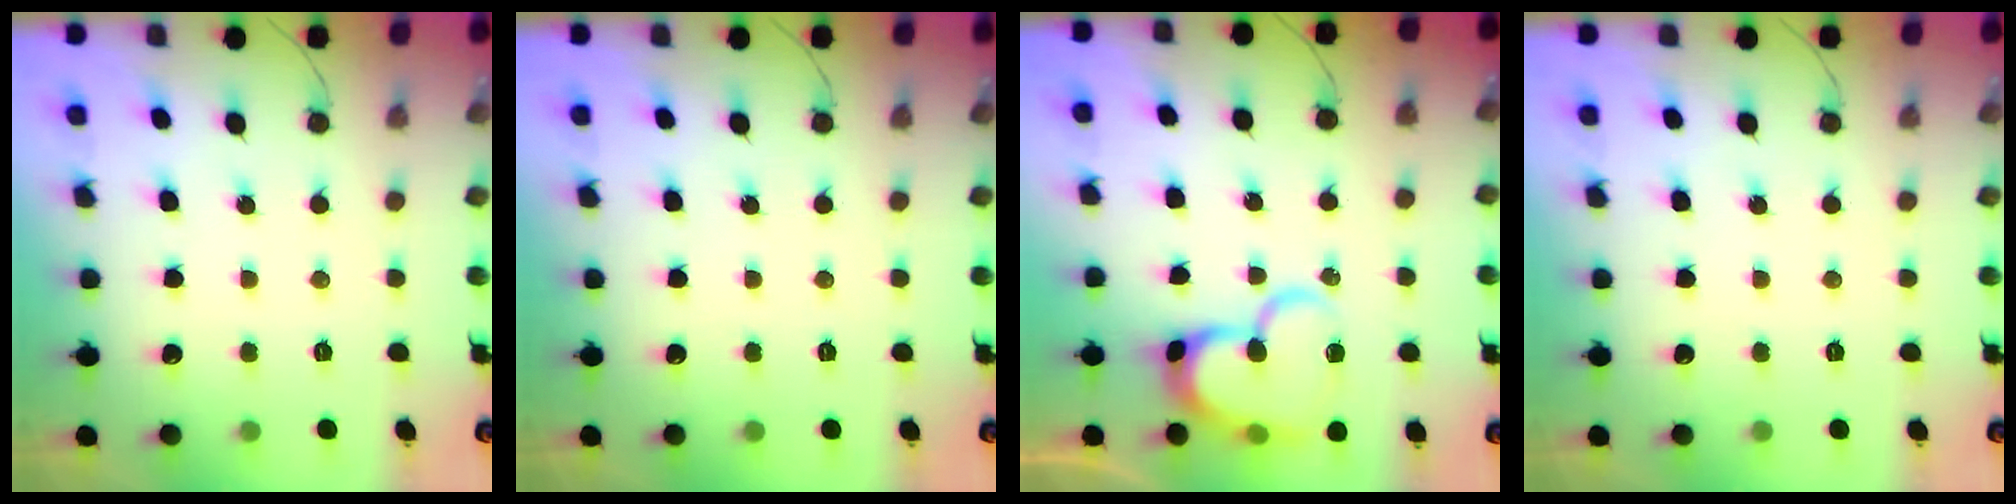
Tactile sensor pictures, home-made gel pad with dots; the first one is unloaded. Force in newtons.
{"total": 0.0}
{"total": 17.4, "press": 17.4, "slide": 1.4}
{"total": 0.0}